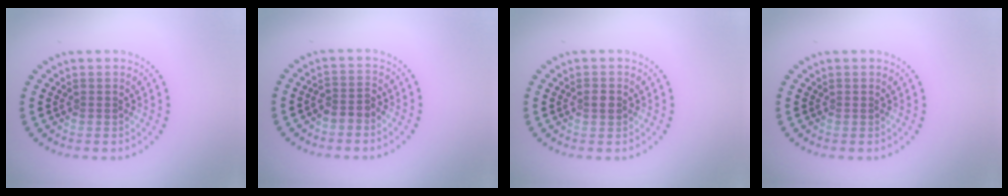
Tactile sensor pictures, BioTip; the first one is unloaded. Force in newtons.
{"total": 1.7, "press": 1.5, "slide": 0.9}
{"total": 1.1, "press": 1.1, "slide": 0.2}
{"total": 0.0}